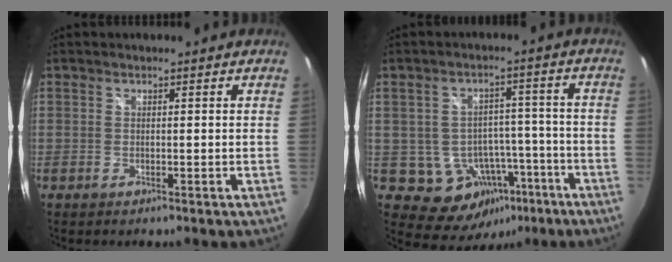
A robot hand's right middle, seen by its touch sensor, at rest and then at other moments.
{"total": 10.5, "force": [-4.8, 8.3, 4.1], "torque": [-0.072, 0.032, -0.033]}